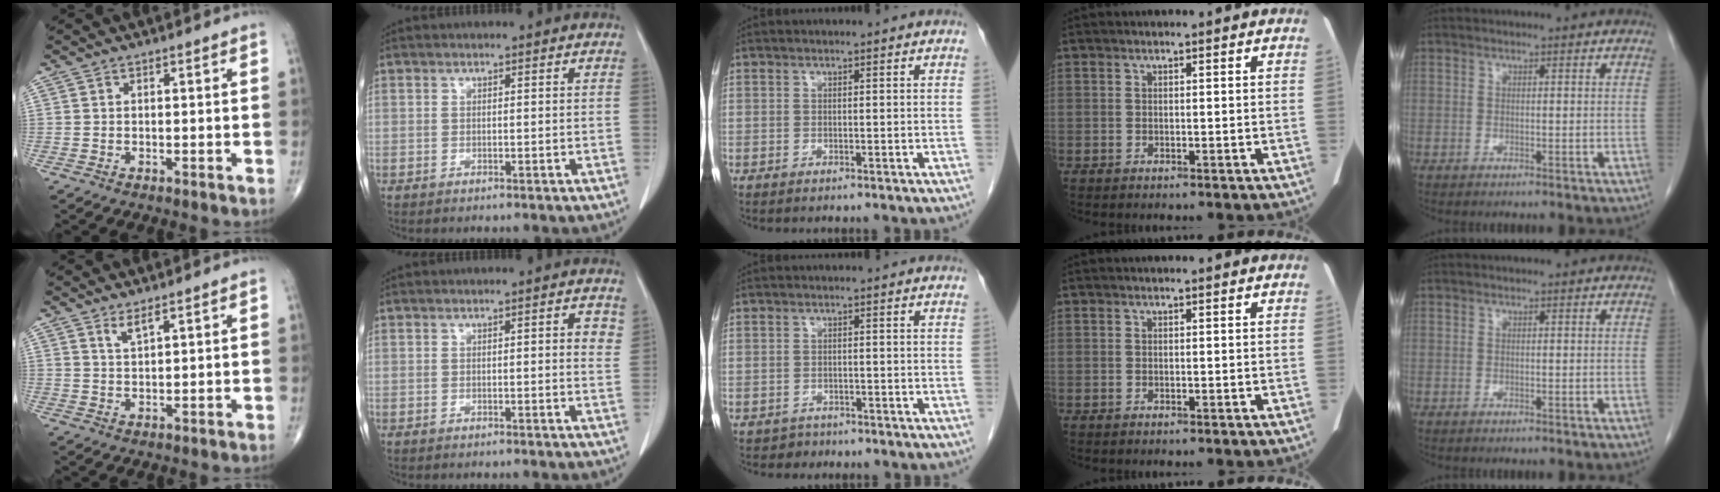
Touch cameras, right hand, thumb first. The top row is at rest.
{"thumb": {"total": 2.4, "force": [1.7, 0.4, 1.6], "torque": [-0.033, -0.013, 0.037]}, "index": {"total": 2.2, "force": [0.7, 0.5, 2.0], "torque": [-0.021, 0.001, 0.004]}, "middle": {"total": 1.6, "force": [-1.1, 1.0, -0.4], "torque": [0.001, 0.005, -0.018]}}